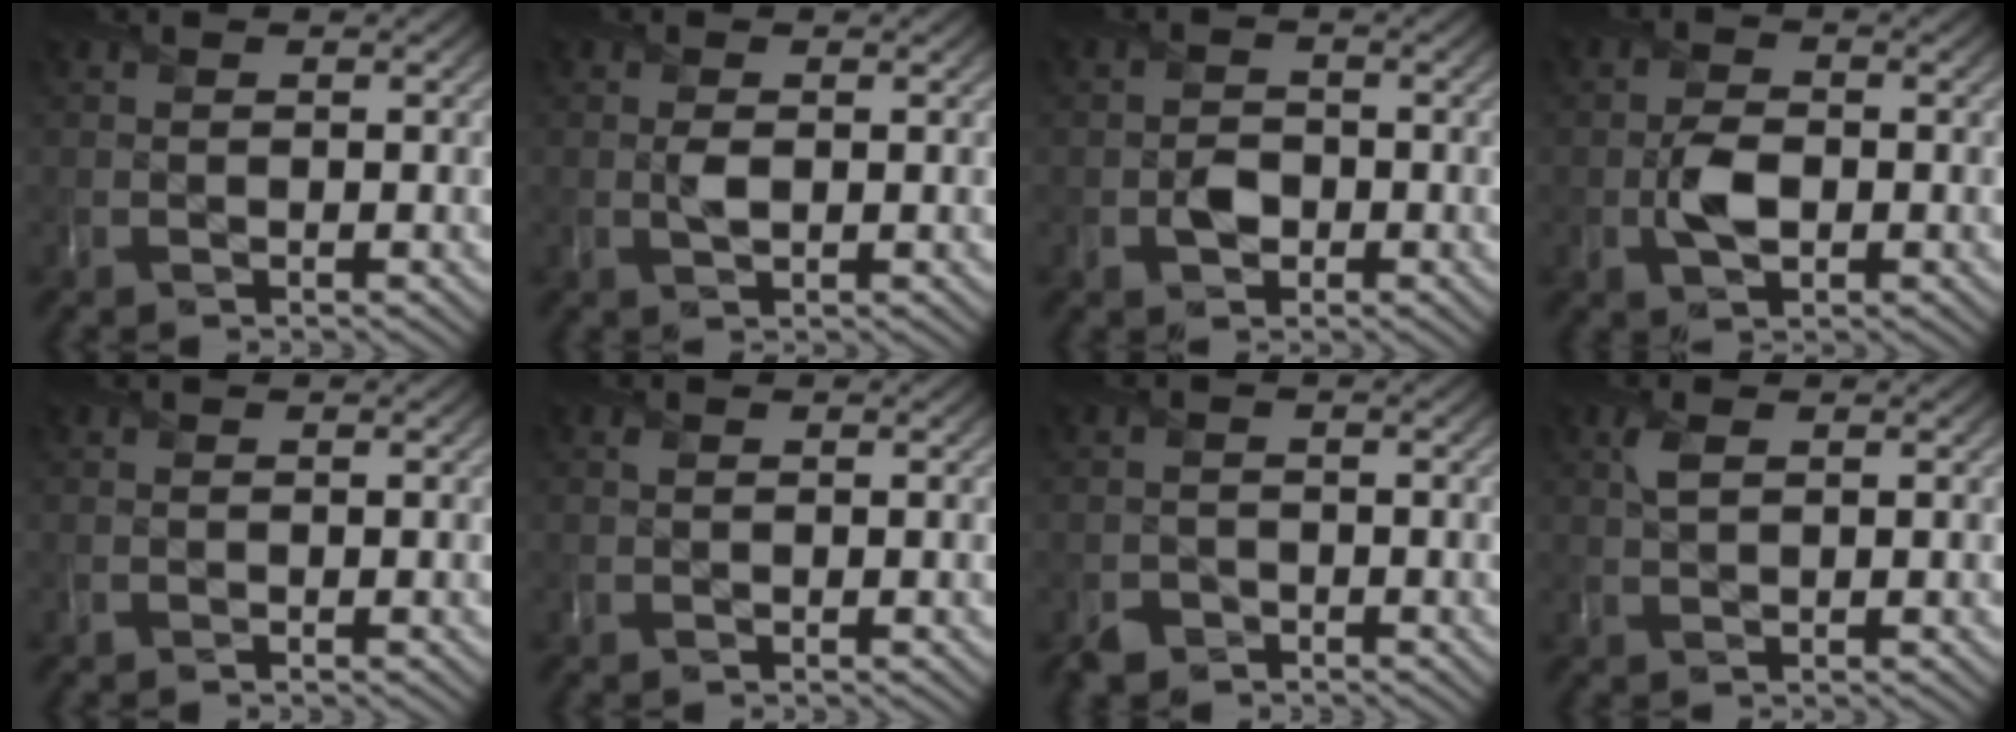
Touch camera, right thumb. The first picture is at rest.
{"total": 1.3, "force": [0.1, 0.9, 1.0], "torque": [-0.023, -0.001, 0.003]}
{"total": 2.3, "force": [-0.8, 1.9, 1.0], "torque": [-0.018, -0.001, -0.018]}
{"total": 3.6, "force": [-0.8, 2.5, 2.5], "torque": [-0.057, -0.002, -0.016]}
{"total": 0.0}
{"total": 0.0}
{"total": 2.1, "force": [-1.6, 1.3, 0.2], "torque": [-0.002, -0.003, -0.037]}
{"total": 1.9, "force": [0.7, 0.9, 1.5], "torque": [-0.041, 0.003, 0.016]}